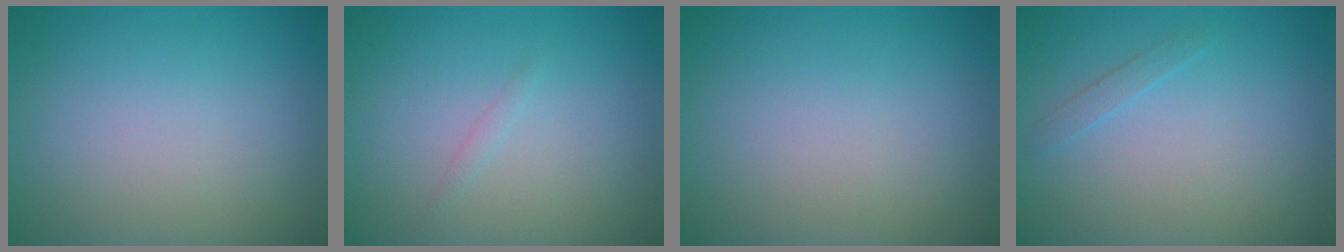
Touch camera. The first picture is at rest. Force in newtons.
{"total": 0.5, "press": 0.5, "slide": 0.0}
{"total": 0.0}
{"total": 0.7, "press": 0.7, "slide": 0.0}